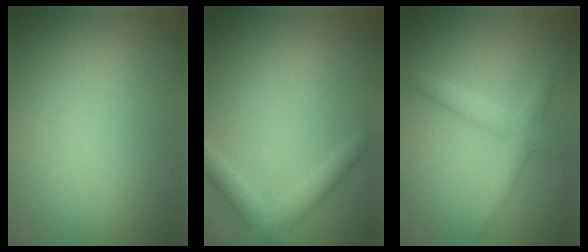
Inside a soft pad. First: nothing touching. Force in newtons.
{"total": 2.6, "press": 2.6, "slide": 0.1}
{"total": 2.5, "press": 2.5, "slide": 0.1}